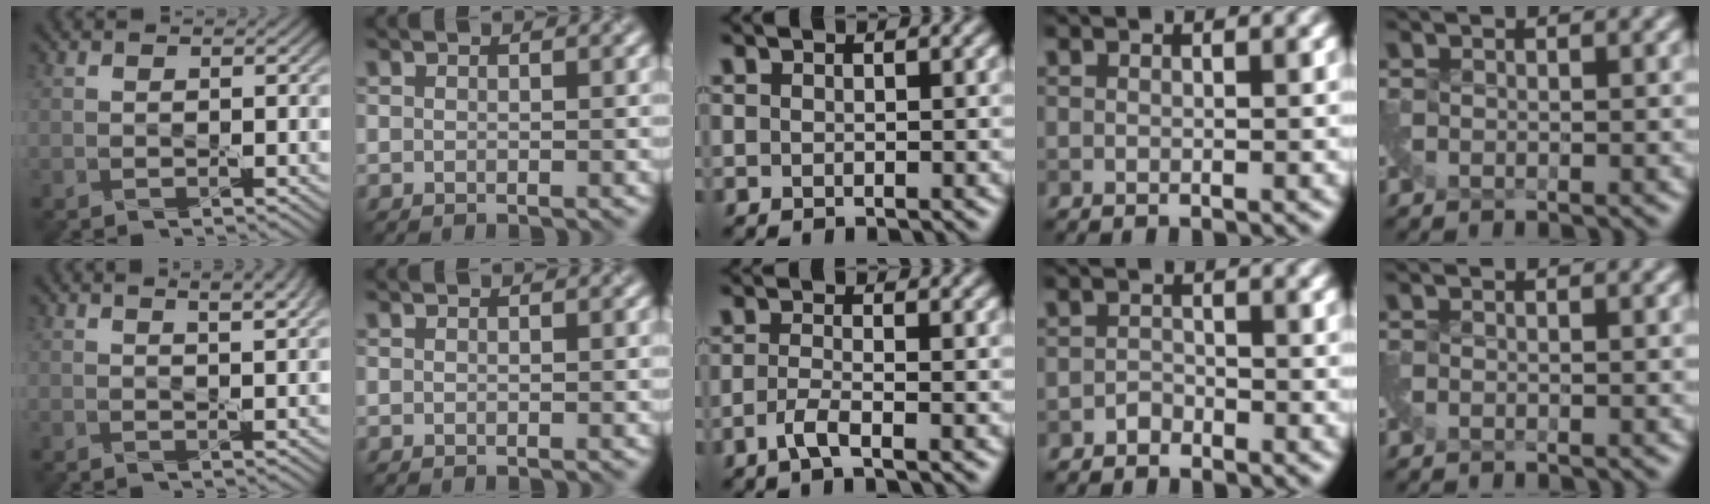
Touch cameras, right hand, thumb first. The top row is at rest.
{"thumb": {"total": 3.8, "force": [2.2, 1.0, 2.9], "torque": [-0.038, 0.007, 0.024]}, "middle": {"total": 1.9, "force": [-1.1, 0.4, 1.6], "torque": [-0.034, 0.000, -0.029]}, "ring": {"total": 1.0, "force": [-0.9, 0.5, 0.1], "torque": [0.001, 0.003, -0.017]}, "little": {"total": 0.5, "force": [-0.4, -0.3, -0.2], "torque": [0.002, -0.008, -0.010]}}